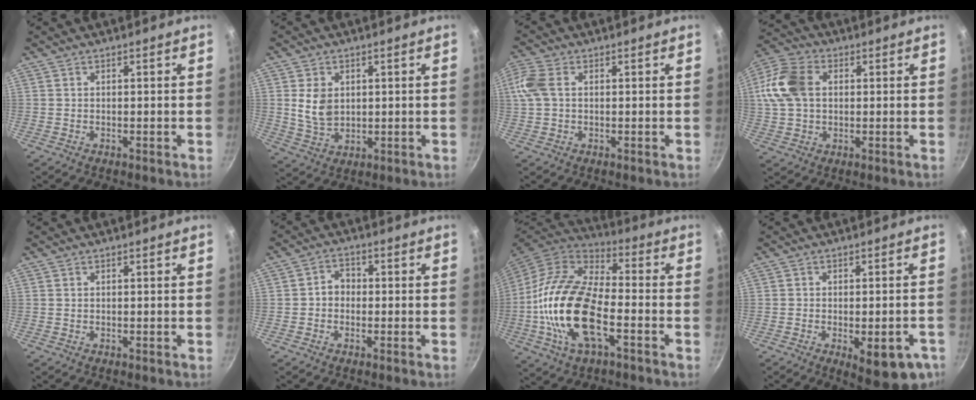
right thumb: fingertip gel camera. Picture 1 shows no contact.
{"total": 6.3, "force": [1.2, 4.6, 4.1], "torque": [-0.058, -0.011, 0.036]}
{"total": 5.9, "force": [1.1, 3.8, 4.4], "torque": [-0.126, 0.018, 0.021]}
{"total": 11.8, "force": [1.9, 8.2, 8.2], "torque": [-0.167, 0.019, 0.032]}
{"total": 0.0}
{"total": 3.5, "force": [-0.5, 2.9, 2.0], "torque": [-0.016, 0.017, -0.016]}
{"total": 21.9, "force": [-5.3, 10.6, 18.4], "torque": [-0.375, 0.023, -0.098]}
{"total": 10.1, "force": [-4.5, 4.2, 8.1], "torque": [-0.091, 0.016, -0.049]}